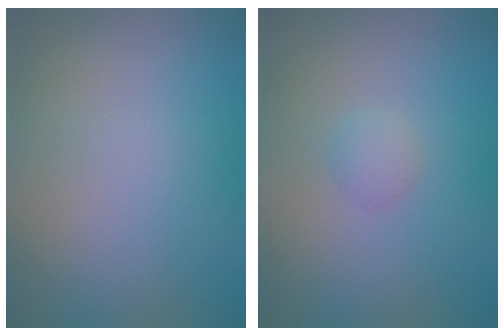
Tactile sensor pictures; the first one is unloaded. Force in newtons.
{"total": 1.0, "press": 1.0, "slide": 0.1}